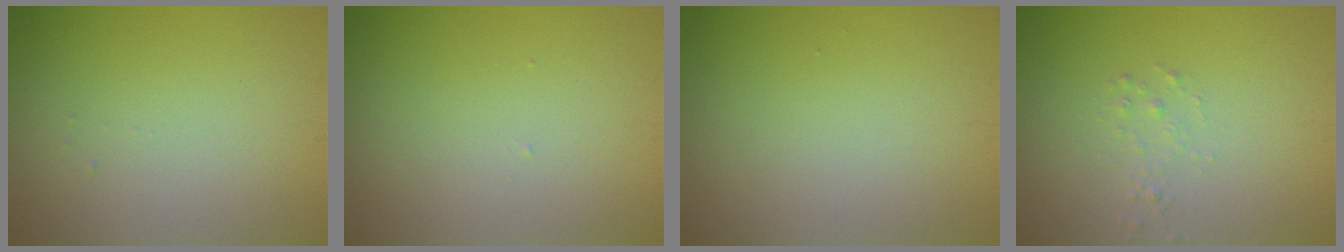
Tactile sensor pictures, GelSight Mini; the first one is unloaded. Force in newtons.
{"total": 0.0}
{"total": 0.0}
{"total": 0.8, "press": 0.7, "slide": 0.1}